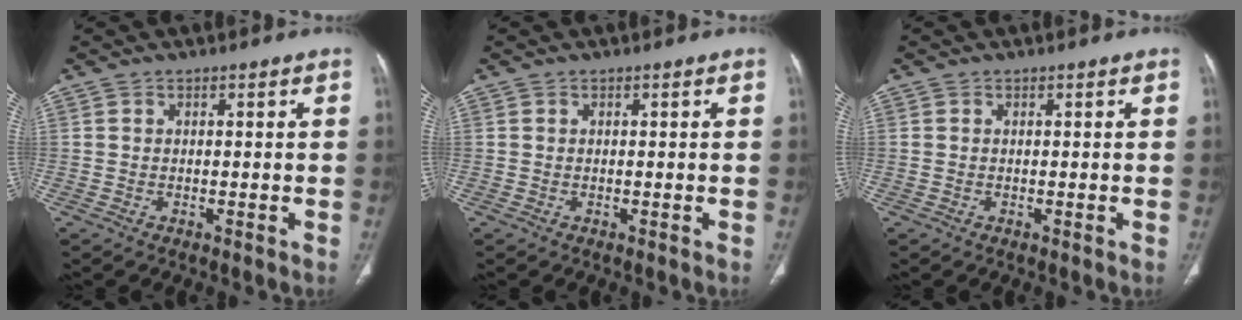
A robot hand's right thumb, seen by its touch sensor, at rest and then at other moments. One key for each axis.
{"total": 0.0}
{"total": 0.0}